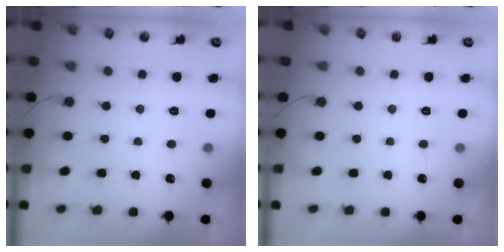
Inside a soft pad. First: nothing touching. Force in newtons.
{"total": 0.0}